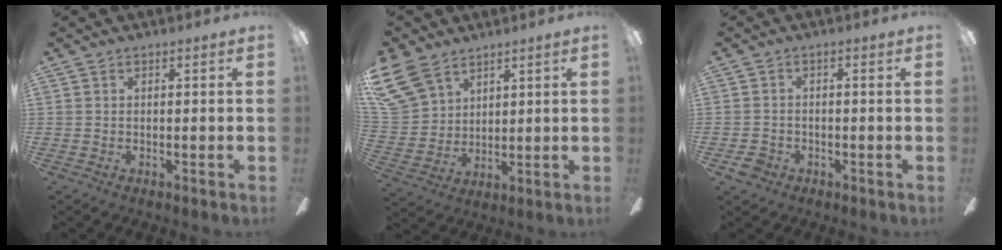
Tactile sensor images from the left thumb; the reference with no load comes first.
{"total": 13.0, "force": [8.5, 8.5, 4.9], "torque": [-0.129, -0.031, 0.170]}
{"total": 3.1, "force": [-1.8, 2.4, 0.8], "torque": [-0.018, 0.008, -0.035]}